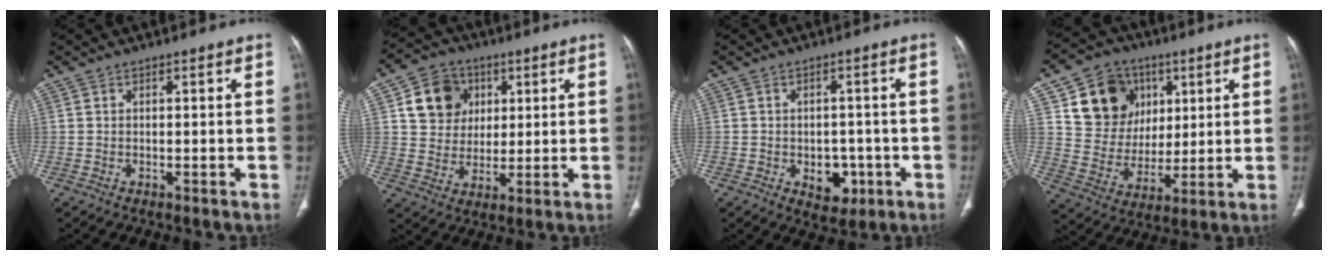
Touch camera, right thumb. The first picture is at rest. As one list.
[{"total": 11.0, "force": [3.7, 9.4, 4.3], "torque": [-0.039, -0.005, 0.065]}, {"total": 6.0, "force": [-1.9, 4.3, 3.7], "torque": [-0.018, 0.011, -0.016]}, {"total": 15.9, "force": [6.4, 13.1, 6.2], "torque": [-0.064, -0.010, 0.122]}]